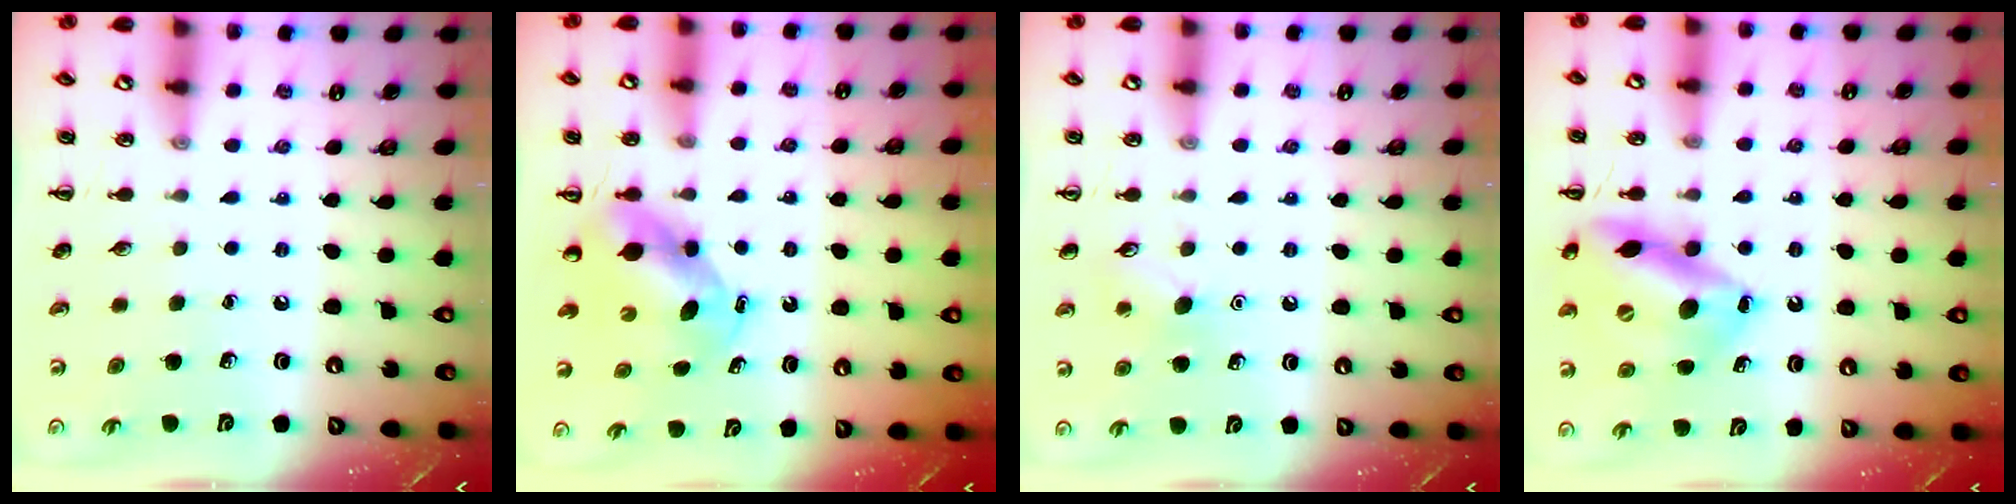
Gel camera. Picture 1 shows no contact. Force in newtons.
{"total": 6.2, "press": 6.1, "slide": 1.0}
{"total": 7.2, "press": 6.9, "slide": 1.9}
{"total": 16.2, "press": 15.7, "slide": 3.8}